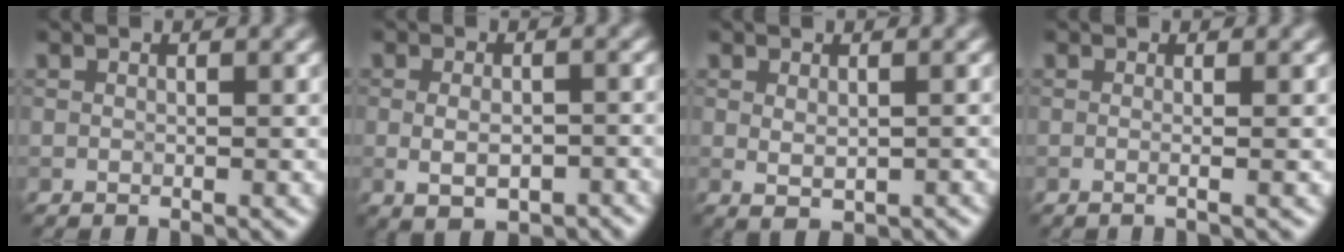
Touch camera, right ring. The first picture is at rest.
{"total": 3.7, "force": [-1.1, 1.9, 3.0], "torque": [-0.049, -0.004, -0.011]}
{"total": 1.7, "force": [-0.1, 0.9, 1.5], "torque": [-0.029, -0.007, 0.003]}
{"total": 2.6, "force": [0.5, 1.4, 2.1], "torque": [-0.003, 0.000, -0.024]}